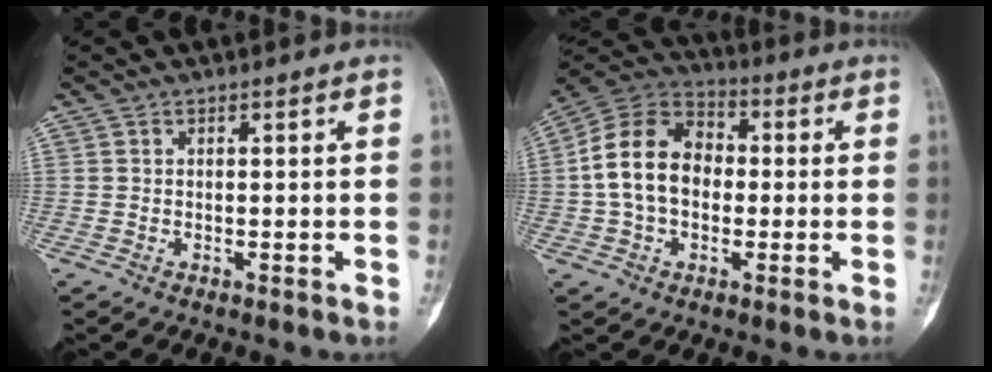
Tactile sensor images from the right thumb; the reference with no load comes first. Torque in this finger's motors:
{"motor_torque": [0.77, 0.85, 1.19, 0.00, 0.35]}